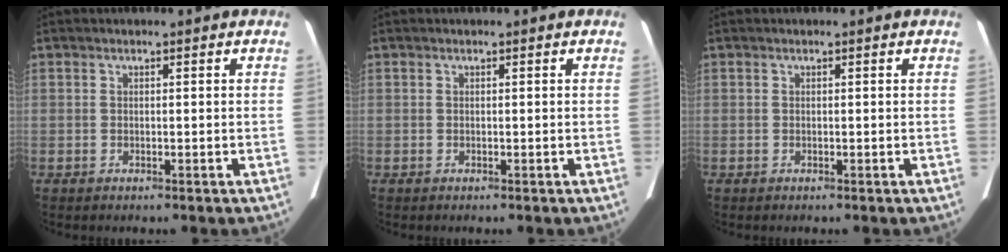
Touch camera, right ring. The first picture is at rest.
{"total": 0.0}
{"total": 0.0}